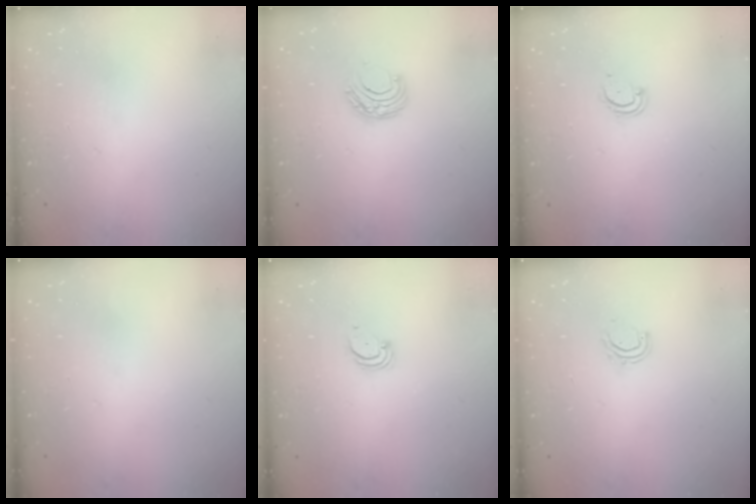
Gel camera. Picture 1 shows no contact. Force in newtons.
{"total": 6.4, "press": 6.3, "slide": 0.6}
{"total": 2.3, "press": 2.3, "slide": 0.2}
{"total": 0.0}
{"total": 2.0, "press": 2.0, "slide": 0.2}
{"total": 4.4, "press": 4.2, "slide": 1.0}